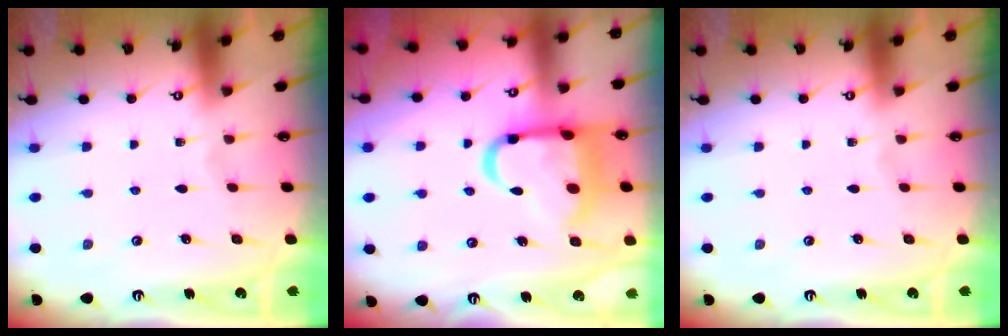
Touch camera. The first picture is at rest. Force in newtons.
{"total": 16.0, "press": 15.9, "slide": 1.8}
{"total": 0.0}